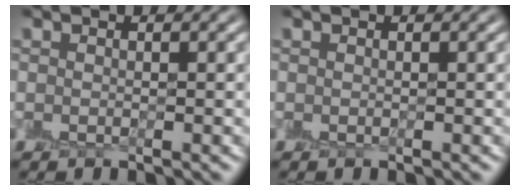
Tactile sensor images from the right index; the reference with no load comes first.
{"total": 0.0}